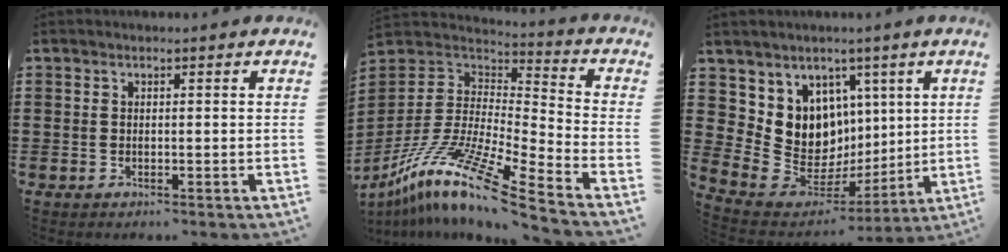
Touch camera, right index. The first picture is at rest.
{"total": 13.0, "force": [-9.0, 1.4, 9.2], "torque": [-0.190, 0.003, -0.180]}
{"total": 10.3, "force": [2.3, 9.7, 2.7], "torque": [-0.094, -0.048, 0.052]}